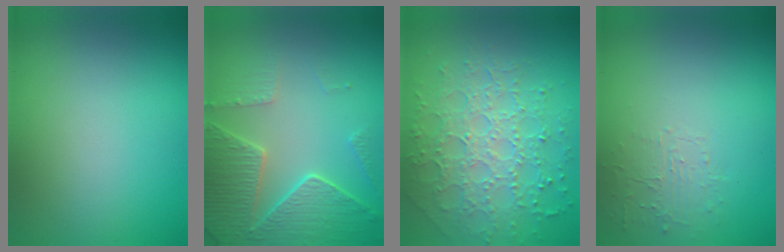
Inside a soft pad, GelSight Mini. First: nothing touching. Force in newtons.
{"total": 5.7, "press": 4.9, "slide": 3.0}
{"total": 7.2, "press": 5.2, "slide": 5.0}
{"total": 1.5, "press": 0.1, "slide": 1.5}